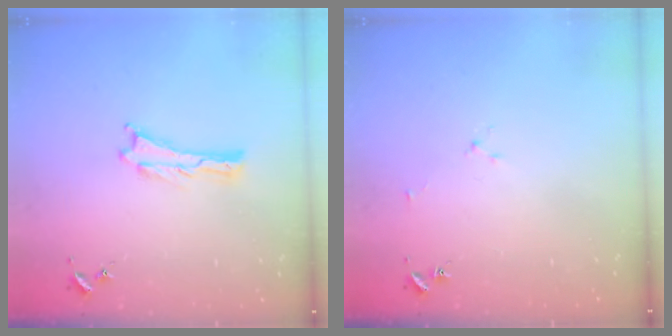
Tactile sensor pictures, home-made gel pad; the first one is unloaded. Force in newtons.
{"total": 1.9, "press": 1.9, "slide": 0.3}